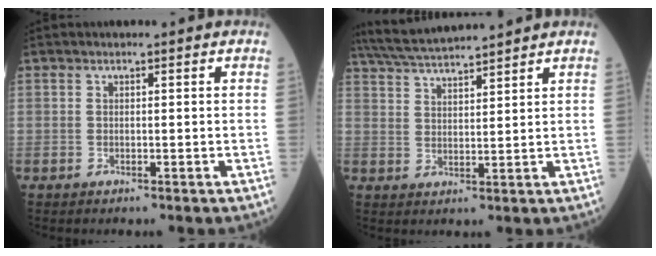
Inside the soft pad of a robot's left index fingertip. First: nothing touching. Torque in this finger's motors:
{"motor_torque": [0.05, -0.51, 0.08, 0.05]}